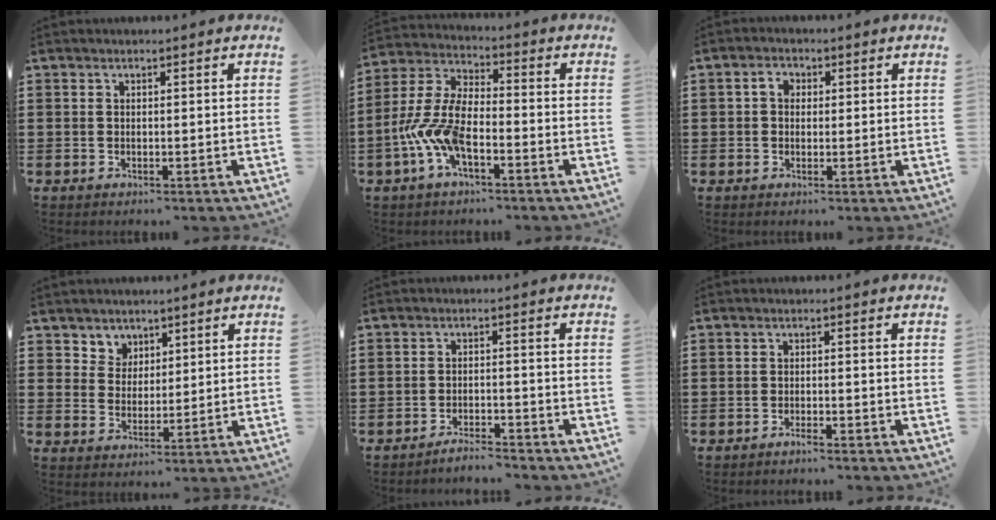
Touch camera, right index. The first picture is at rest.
{"total": 9.2, "force": [-3.6, 3.8, 7.6], "torque": [-0.194, -0.013, -0.071]}
{"total": 2.3, "force": [0.2, 1.8, 1.4], "torque": [-0.032, 0.010, 0.001]}
{"total": 4.2, "force": [2.7, 3.2, -0.2], "torque": [-0.018, 0.008, 0.049]}
{"total": 3.0, "force": [-3.0, -0.1, 0.4], "torque": [-0.010, 0.000, -0.060]}
{"total": 1.6, "force": [-1.5, -0.2, 0.5], "torque": [-0.009, -0.003, -0.029]}